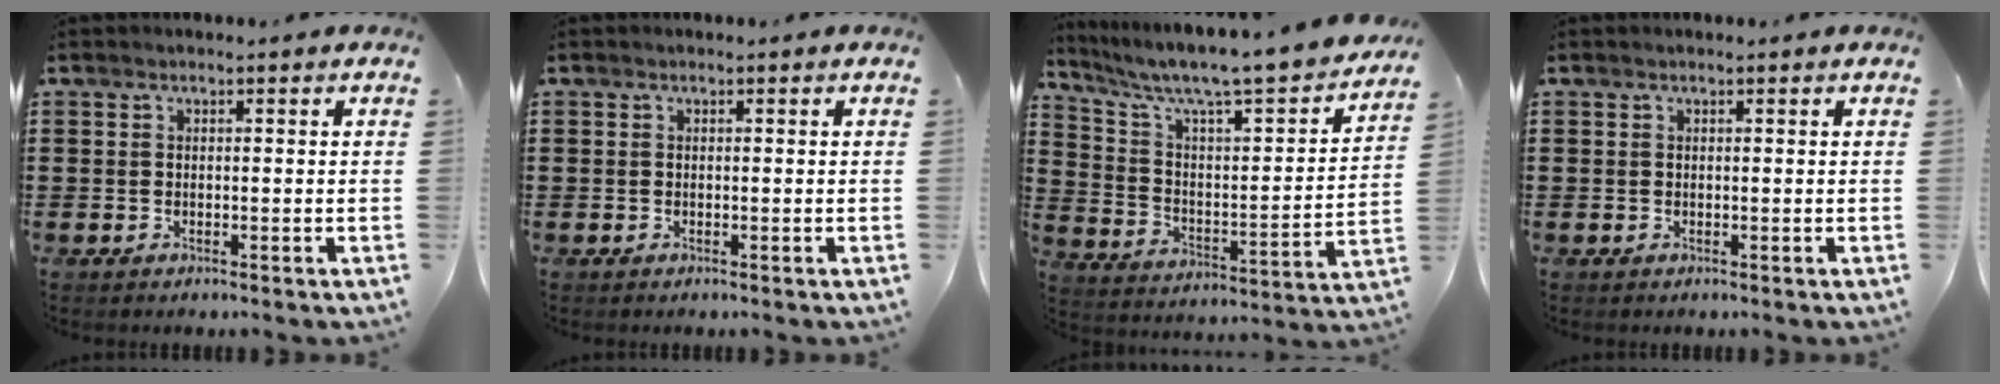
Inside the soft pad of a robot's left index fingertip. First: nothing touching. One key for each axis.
{"total": 0.0}
{"total": 7.0, "fx": 6.1, "fy": 0.5, "fz": 3.5, "tx": -0.097, "ty": -0.058, "tz": 0.095}
{"total": 0.0}